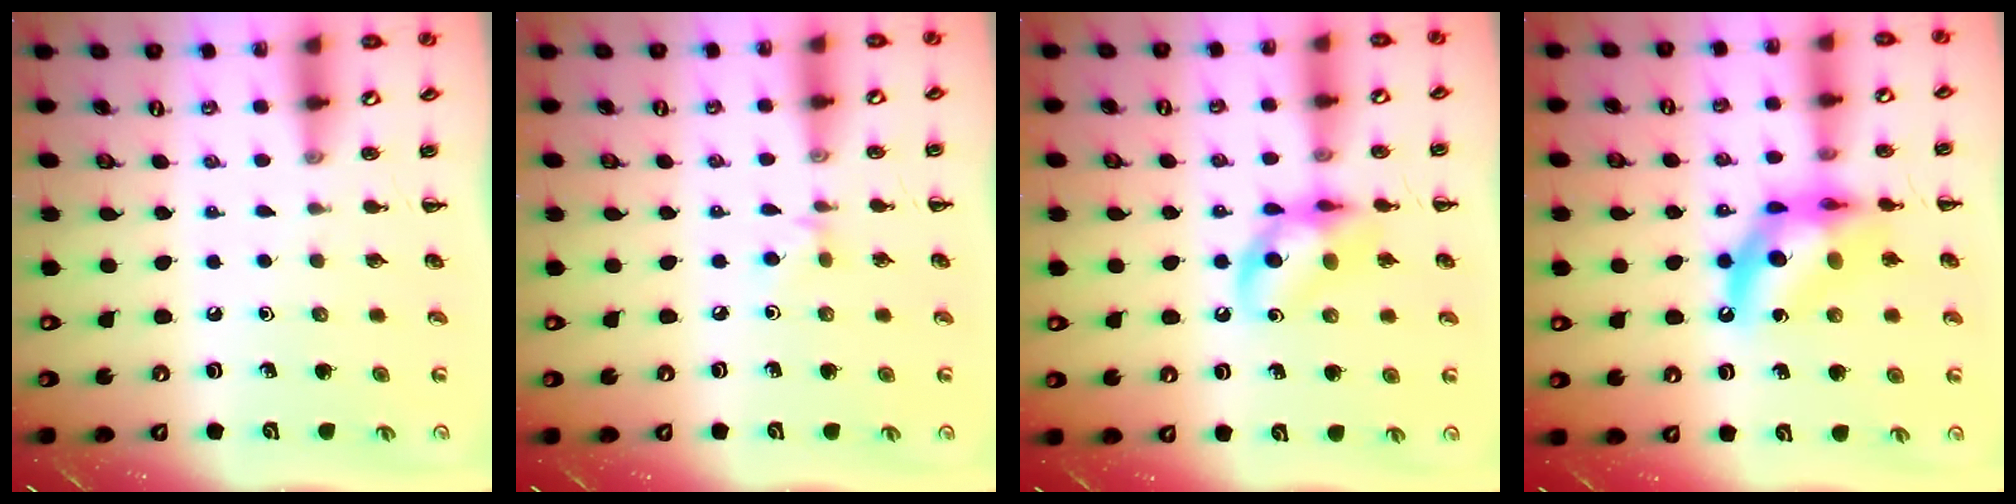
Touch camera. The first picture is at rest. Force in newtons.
{"total": 4.0, "press": 3.7, "slide": 1.4}
{"total": 14.1, "press": 13.9, "slide": 2.4}
{"total": 13.4, "press": 12.9, "slide": 3.4}